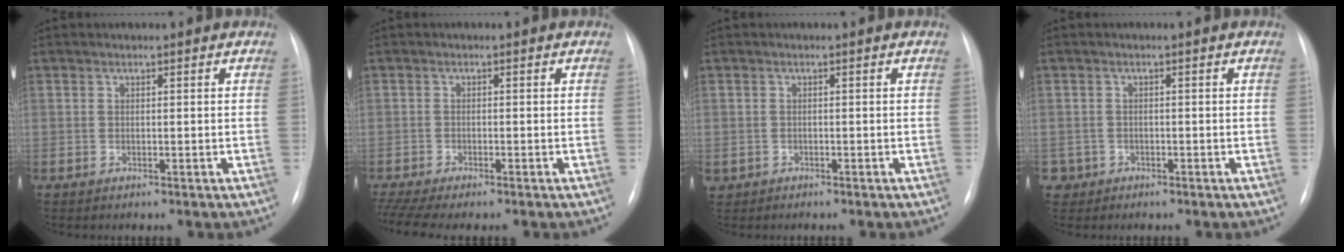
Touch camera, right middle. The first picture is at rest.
{"total": 6.1, "force": [-5.1, 0.7, 3.4], "torque": [-0.064, -0.003, -0.083]}
{"total": 1.8, "force": [-1.1, 1.3, 0.3], "torque": [-0.011, 0.001, -0.014]}
{"total": 2.0, "force": [-1.0, 1.7, -0.3], "torque": [0.004, 0.009, -0.017]}